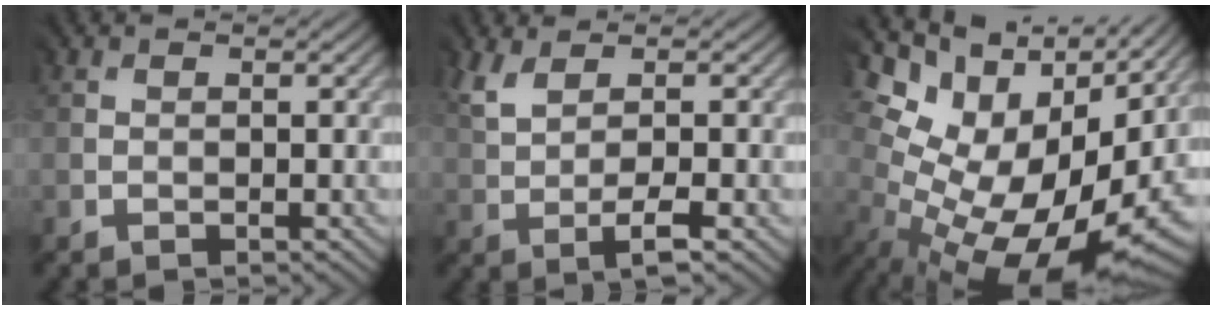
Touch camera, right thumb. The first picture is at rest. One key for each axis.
{"total": 3.7, "fx": 1.1, "fy": 0.9, "fz": 3.5, "tx": -0.080, "ty": 0.002, "tz": 0.021}
{"total": 16.3, "fx": 2.2, "fy": 10.6, "fz": 12.2, "tx": -0.181, "ty": 0.021, "tz": 0.082}